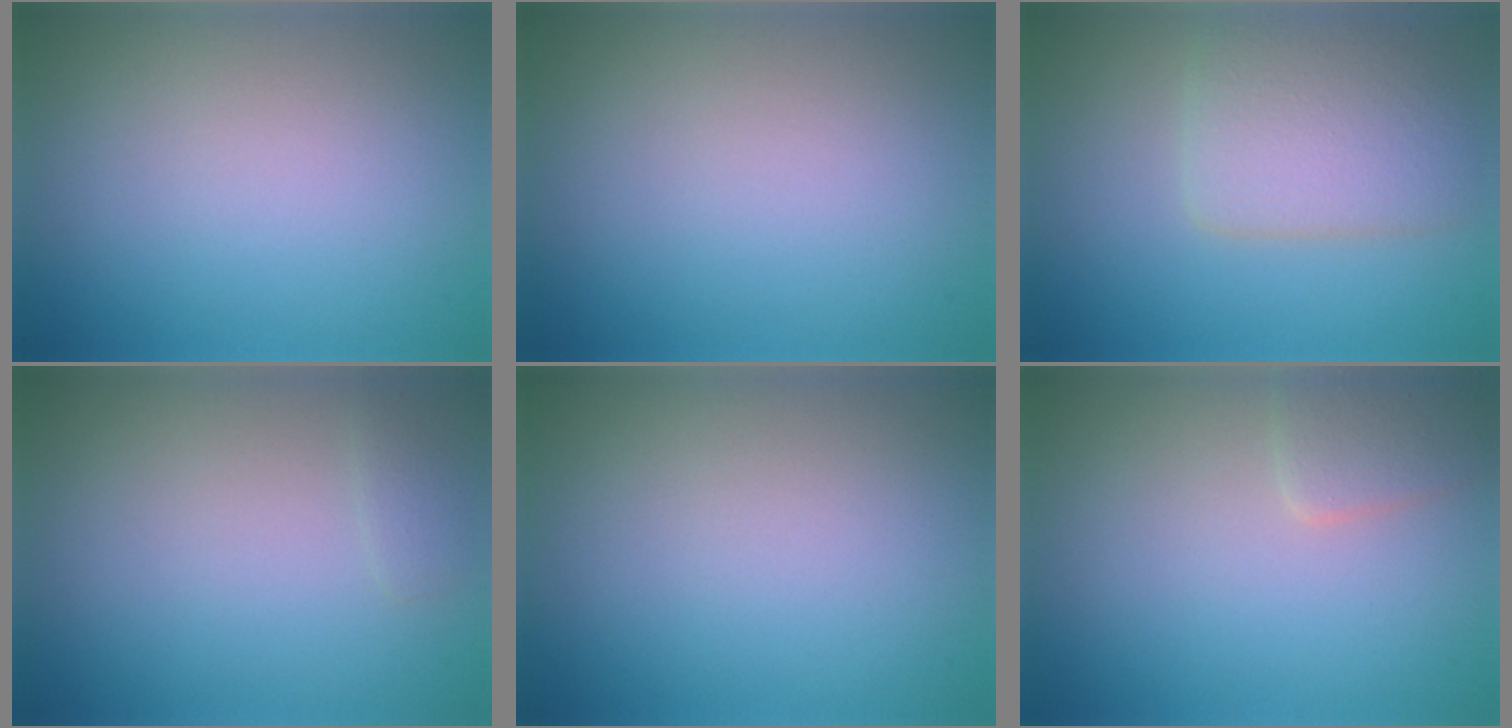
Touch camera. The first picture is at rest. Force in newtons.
{"total": 0.0}
{"total": 4.7, "press": 4.7, "slide": 0.1}
{"total": 0.9, "press": 0.9, "slide": 0.0}
{"total": 0.0}
{"total": 1.9, "press": 1.9, "slide": 0.1}